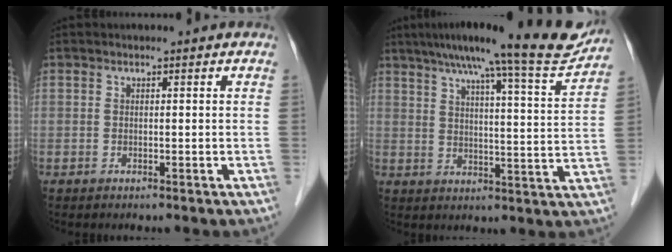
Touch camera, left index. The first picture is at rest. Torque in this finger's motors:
{"motor_torque": [0.05, -0.19, 0.51, 0.12]}